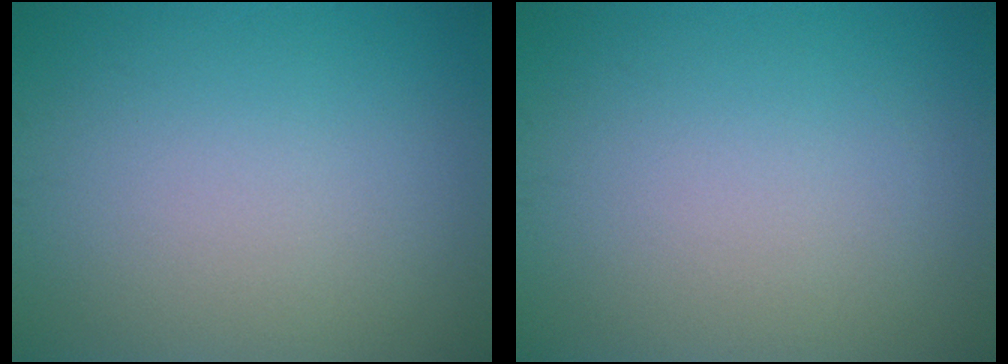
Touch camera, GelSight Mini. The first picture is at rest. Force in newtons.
{"total": 0.0}